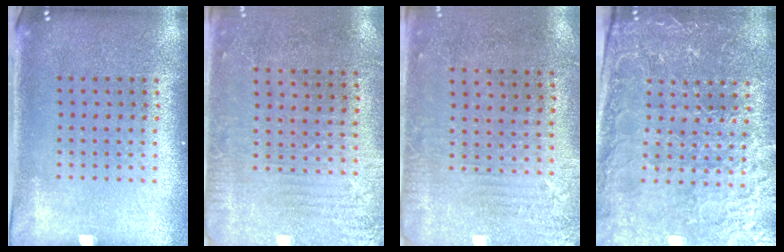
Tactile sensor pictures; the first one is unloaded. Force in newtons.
{"total": 2.8, "press": 2.4, "slide": 1.5}
{"total": 2.8, "press": 2.3, "slide": 1.5}
{"total": 4.0, "press": 3.9, "slide": 1.1}